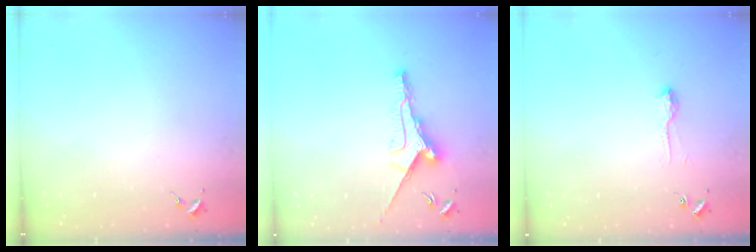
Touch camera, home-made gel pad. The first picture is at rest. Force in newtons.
{"total": 11.3, "press": 11.3, "slide": 0.1}
{"total": 6.1, "press": 6.1, "slide": 0.6}